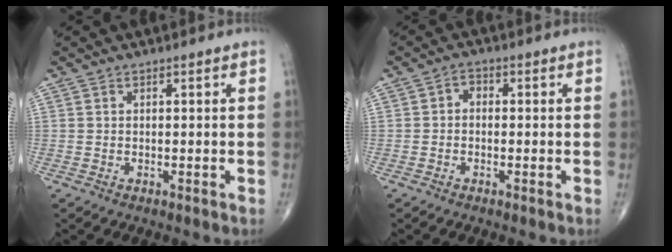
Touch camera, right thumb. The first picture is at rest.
{"total": 2.1, "force": [-0.2, 1.6, 1.4], "torque": [-0.011, 0.011, -0.014]}